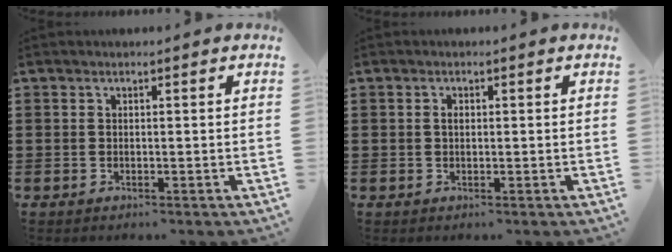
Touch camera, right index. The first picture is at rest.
{"total": 1.0, "force": [0.1, 0.5, 0.8], "torque": [-0.017, 0.002, 0.002]}